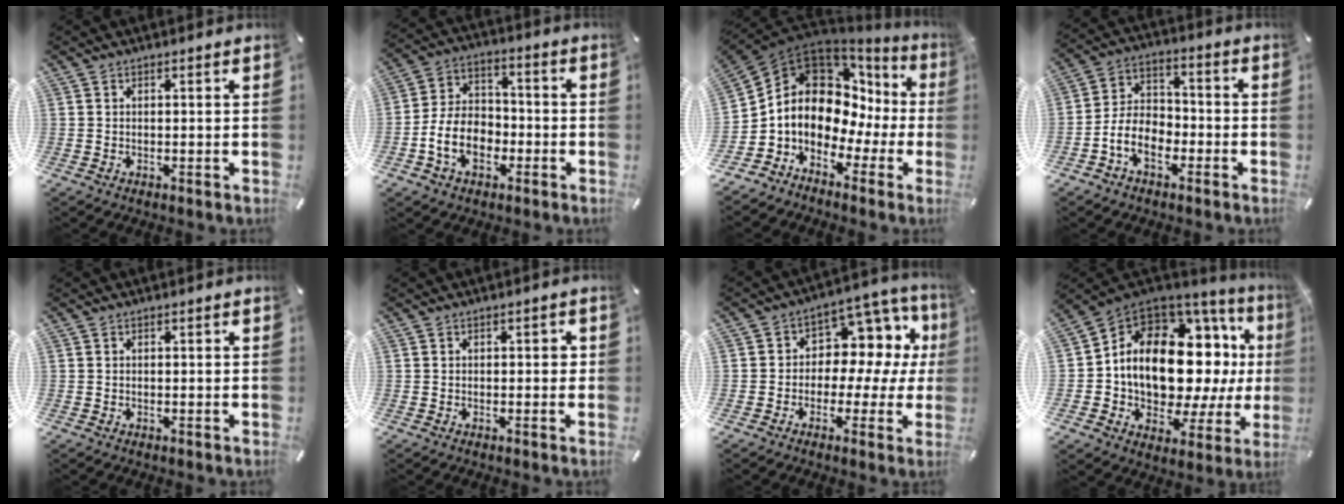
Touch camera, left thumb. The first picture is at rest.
{"total": 10.9, "force": [-4.4, 7.7, 6.3], "torque": [-0.149, 0.021, -0.081]}
{"total": 12.4, "force": [2.2, 10.2, 6.6], "torque": [-0.135, -0.047, 0.035]}
{"total": 9.1, "force": [-4.5, 6.1, 5.0], "torque": [-0.111, 0.019, -0.085]}
{"total": 0.0}
{"total": 1.2, "force": [-0.3, 0.9, 0.8], "torque": [-0.015, 0.005, -0.008]}
{"total": 10.3, "force": [0.8, 8.1, 6.3], "torque": [-0.087, -0.014, 0.017]}
{"total": 19.3, "force": [2.3, 12.0, 15.0], "torque": [-0.276, -0.032, 0.038]}